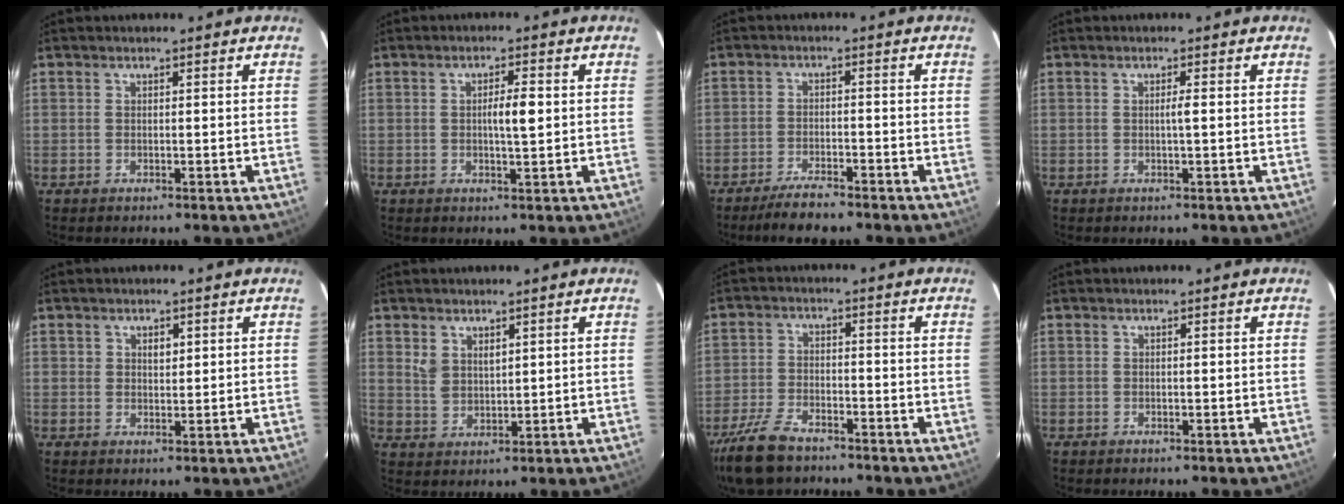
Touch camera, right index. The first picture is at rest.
{"total": 3.5, "force": [0.2, 0.4, 3.4], "torque": [-0.058, 0.001, 0.003]}
{"total": 5.3, "force": [-4.9, 0.9, 1.7], "torque": [-0.033, -0.013, -0.086]}
{"total": 1.0, "force": [0.0, -0.2, 1.0], "torque": [-0.018, 0.001, -0.002]}
{"total": 1.8, "force": [0.8, 1.2, 1.2], "torque": [-0.016, 0.000, 0.013]}
{"total": 3.5, "force": [1.9, 2.2, 2.1], "torque": [-0.046, 0.005, 0.047]}
{"total": 7.8, "force": [-6.0, 2.9, 4.0], "torque": [-0.093, -0.013, -0.112]}
{"total": 0.0}